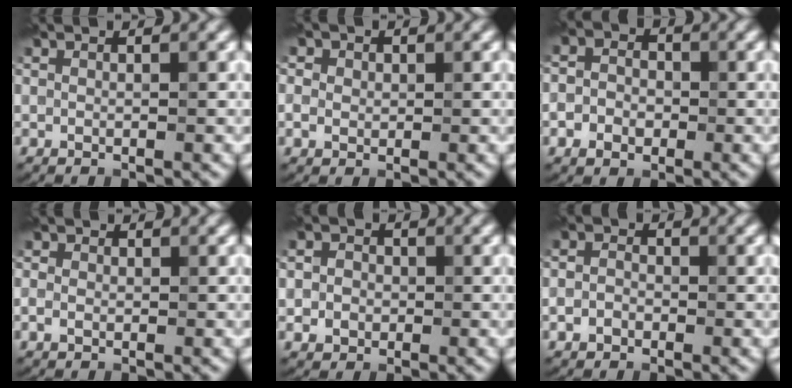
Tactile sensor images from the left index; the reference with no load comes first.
{"total": 3.1, "force": [0.9, 2.6, 1.4], "torque": [-0.018, 0.017, -0.005]}
{"total": 3.7, "force": [-0.7, 3.2, 1.7], "torque": [-0.009, 0.006, -0.025]}
{"total": 1.7, "force": [-0.1, 1.4, 0.9], "torque": [-0.011, 0.001, -0.007]}
{"total": 3.4, "force": [0.3, 3.1, 1.4], "torque": [0.002, 0.009, -0.020]}
{"total": 1.9, "force": [-0.6, 1.6, 0.9], "torque": [0.000, 0.000, -0.022]}